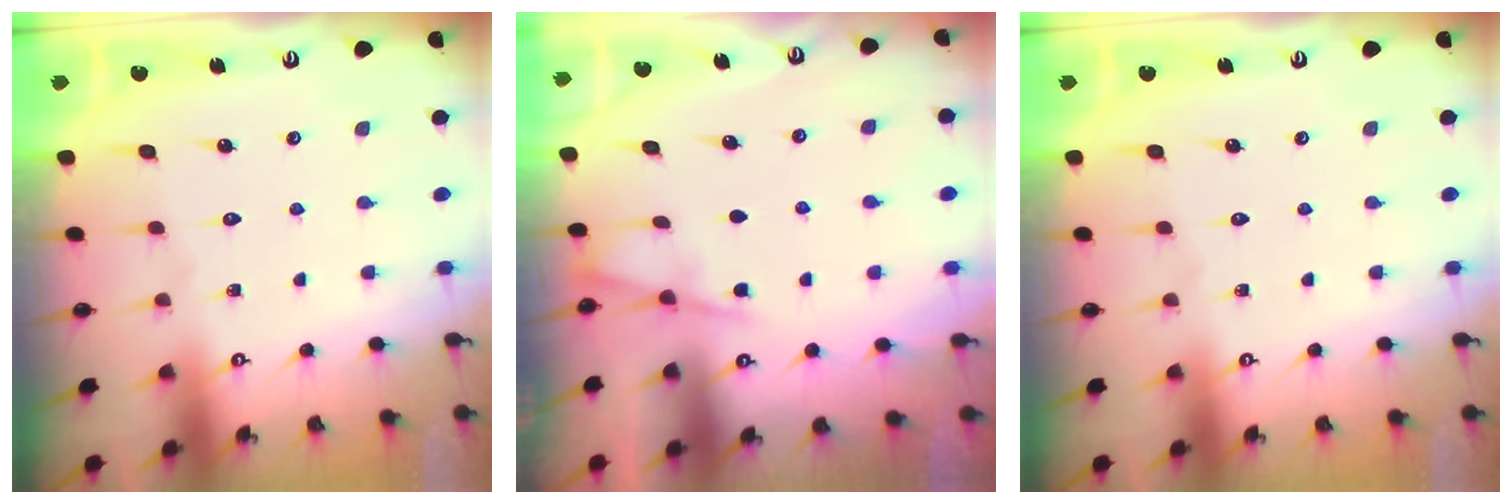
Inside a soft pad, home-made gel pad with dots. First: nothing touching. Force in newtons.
{"total": 2.2, "press": 2.1, "slide": 0.4}
{"total": 0.0}